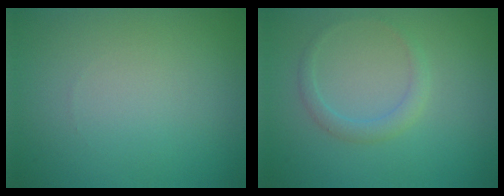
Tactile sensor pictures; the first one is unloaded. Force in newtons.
{"total": 1.6, "press": 1.6, "slide": 0.2}